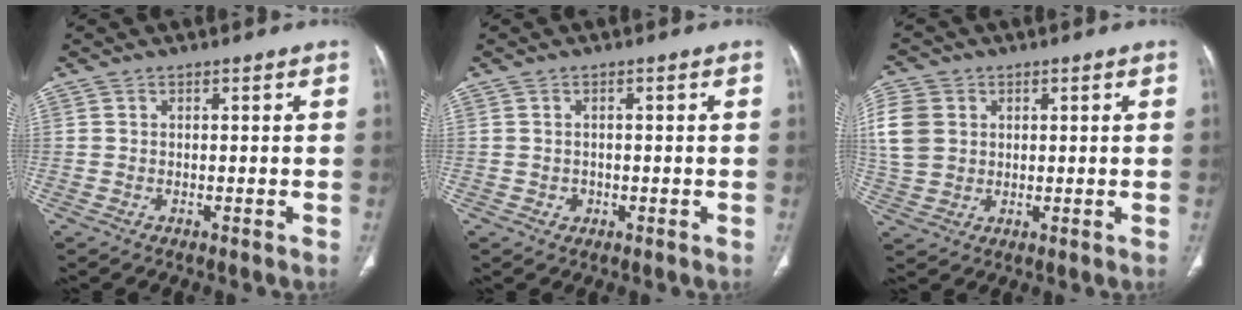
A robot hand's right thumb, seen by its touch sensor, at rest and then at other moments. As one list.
[{"total": 1.3, "force": [-0.4, 1.2, 0.3], "torque": [0.004, 0.004, -0.004]}, {"total": 10.9, "force": [2.3, 8.9, 5.9], "torque": [-0.134, 0.003, 0.047]}]